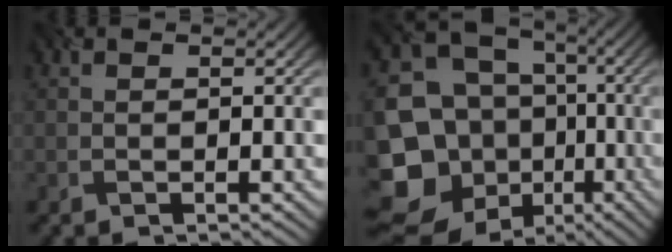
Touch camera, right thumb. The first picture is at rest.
{"total": 20.0, "force": [-5.6, 17.8, 7.2], "torque": [-0.209, -0.026, -0.096]}